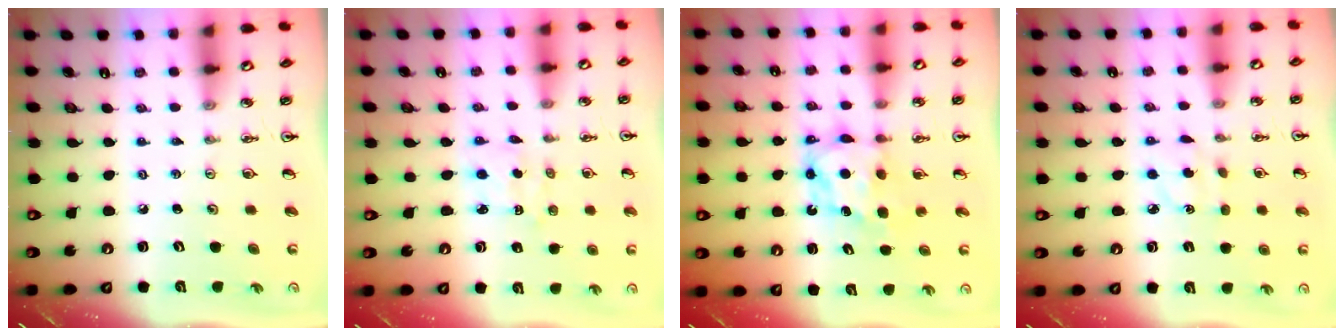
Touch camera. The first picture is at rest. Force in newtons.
{"total": 2.0, "press": 1.9, "slide": 0.6}
{"total": 6.5, "press": 6.5, "slide": 0.3}
{"total": 4.1, "press": 4.1, "slide": 0.6}